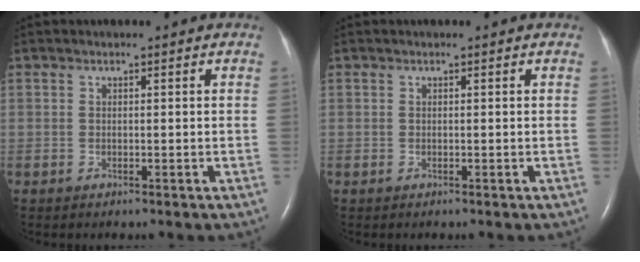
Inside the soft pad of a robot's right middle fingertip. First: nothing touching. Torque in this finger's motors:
{"motor_torque": [0.00, 0.00, 0.00, 0.00]}